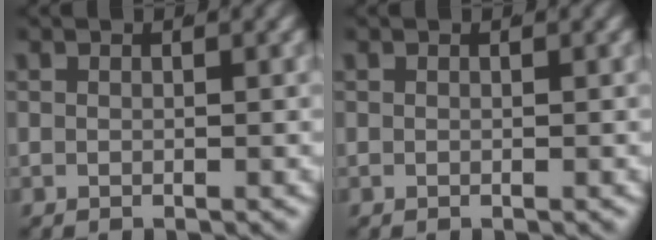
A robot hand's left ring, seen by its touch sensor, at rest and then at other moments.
{"total": 0.0}